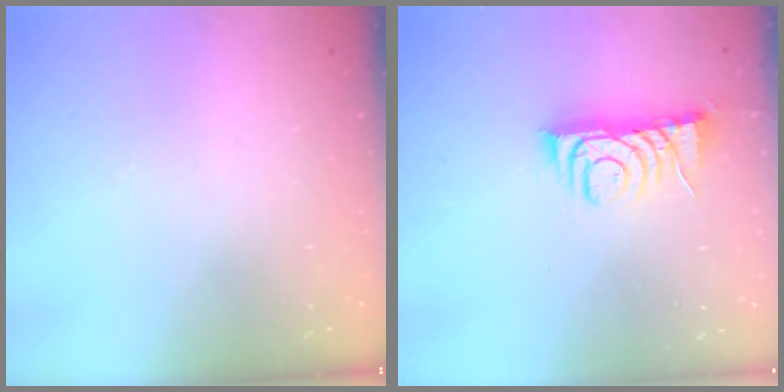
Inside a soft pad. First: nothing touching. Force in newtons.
{"total": 8.0, "press": 7.9, "slide": 0.4}